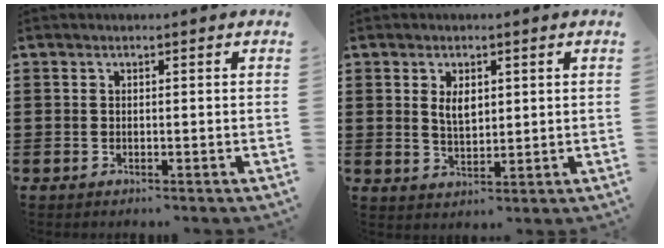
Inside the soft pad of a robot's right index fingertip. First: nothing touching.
{"total": 3.3, "force": [1.2, 1.9, 2.5], "torque": [-0.046, 0.006, 0.019]}